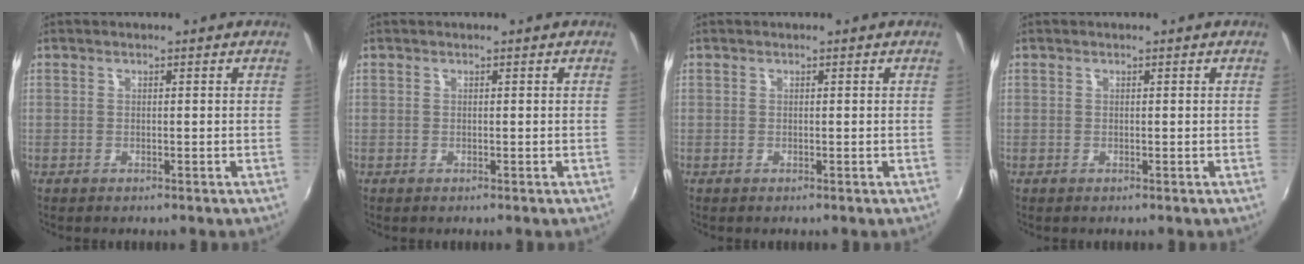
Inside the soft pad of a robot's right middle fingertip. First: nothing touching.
{"total": 0.0}
{"total": 0.0}
{"total": 0.0}